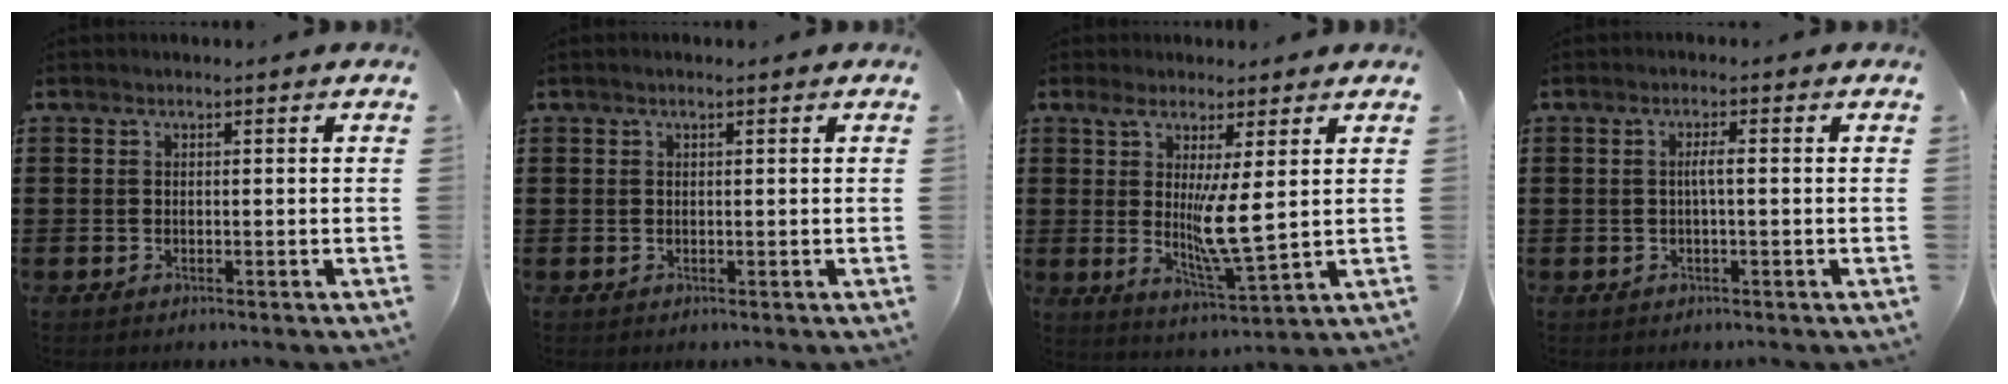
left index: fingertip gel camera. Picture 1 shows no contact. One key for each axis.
{"total": 0.6, "fx": 0.3, "fy": 0.1, "fz": 0.5, "tx": -0.010, "ty": 0.000, "tz": 0.006}
{"total": 7.9, "fx": 1.8, "fy": 0.8, "fz": 7.6, "tx": -0.130, "ty": -0.018, "tz": 0.030}
{"total": 2.0, "fx": -0.1, "fy": 0.2, "fz": 2.0, "tx": -0.040, "ty": 0.002, "tz": -0.005}